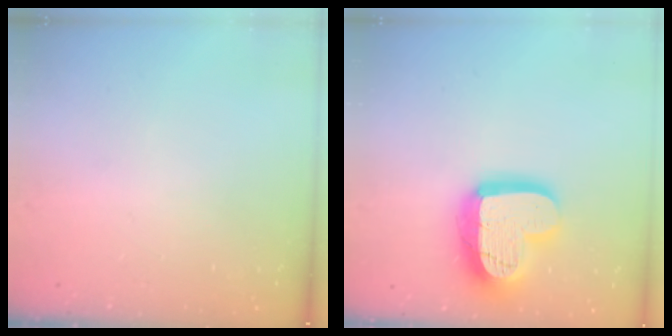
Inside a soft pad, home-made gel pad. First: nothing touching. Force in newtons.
{"total": 18.7, "press": 18.6, "slide": 1.5}